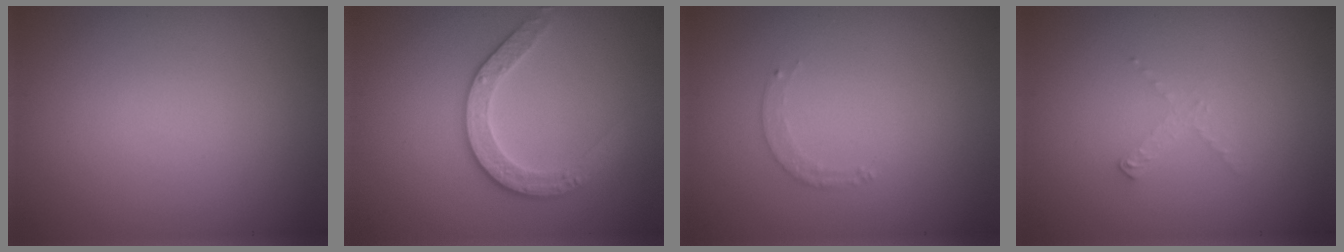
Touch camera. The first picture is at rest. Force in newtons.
{"total": 2.9, "press": 2.9, "slide": 0.7}
{"total": 0.6, "press": 0.5, "slide": 0.3}
{"total": 1.1, "press": 1.1, "slide": 0.2}